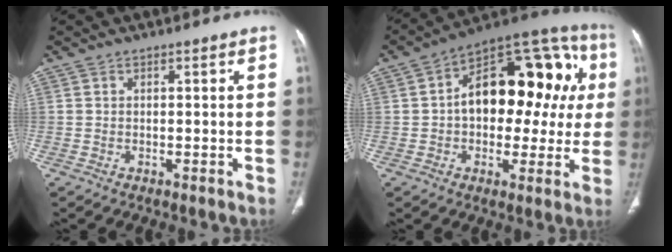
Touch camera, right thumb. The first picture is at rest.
{"total": 23.0, "force": [2.7, 13.5, 18.5], "torque": [-0.209, 0.044, 0.030]}